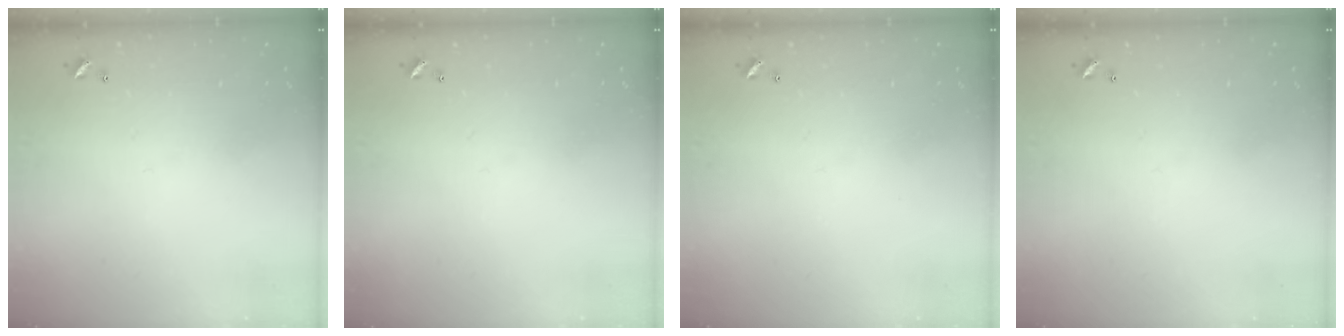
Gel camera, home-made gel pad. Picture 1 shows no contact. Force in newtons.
{"total": 0.0}
{"total": 0.0}
{"total": 0.0}